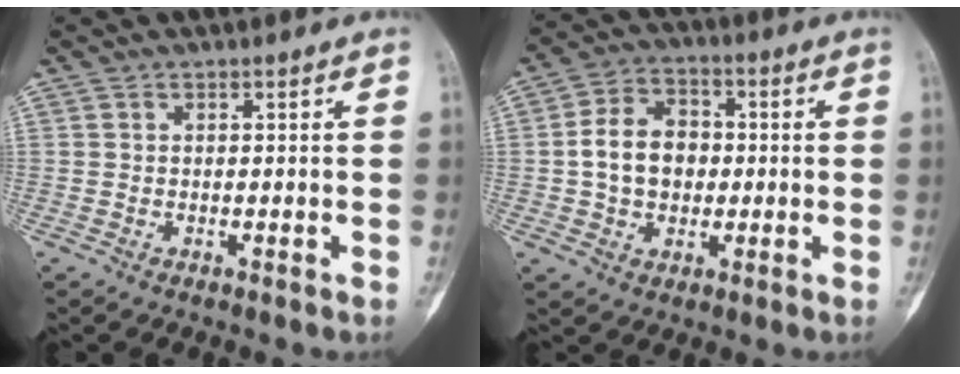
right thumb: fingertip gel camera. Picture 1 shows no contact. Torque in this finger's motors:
{"motor_torque": [1.37, 1.25, 0.80, -0.43, 0.31]}